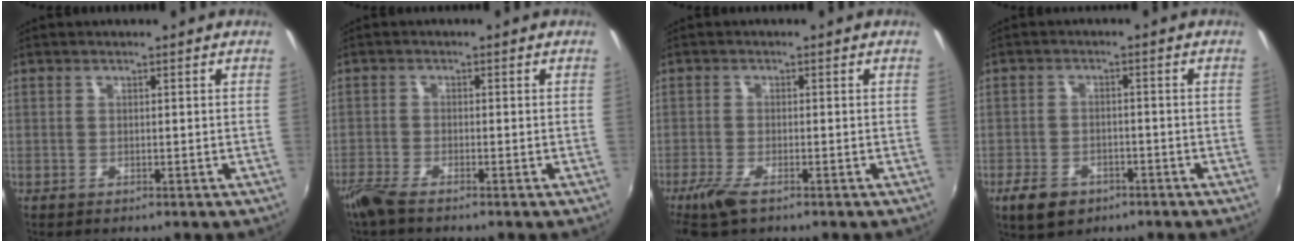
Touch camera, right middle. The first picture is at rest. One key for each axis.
{"total": 3.9, "fx": -3.2, "fy": 0.5, "fz": 2.0, "tx": -0.059, "ty": -0.012, "tz": -0.067}
{"total": 4.7, "fx": -3.1, "fy": 1.2, "fz": 3.3, "tx": -0.084, "ty": -0.015, "tz": -0.061}
{"total": 7.3, "fx": -4.5, "fy": 4.4, "fz": 3.6, "tx": -0.096, "ty": -0.007, "tz": -0.073}